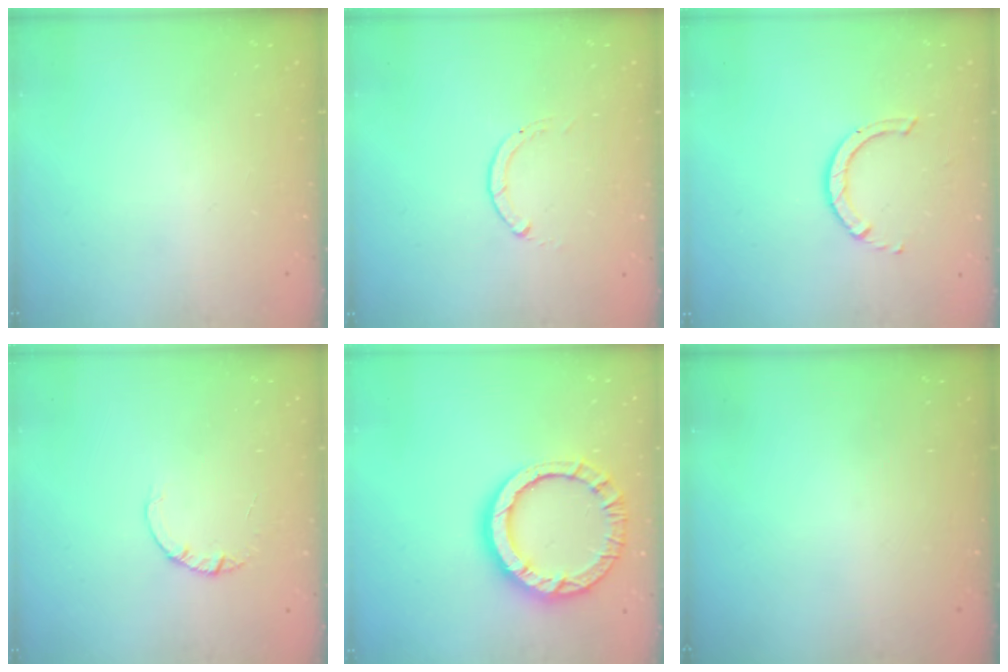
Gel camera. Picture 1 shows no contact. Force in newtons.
{"total": 0.0}
{"total": 3.5, "press": 3.5, "slide": 0.3}
{"total": 1.4, "press": 1.4, "slide": 0.2}
{"total": 13.5, "press": 13.5, "slide": 1.1}
{"total": 0.0}